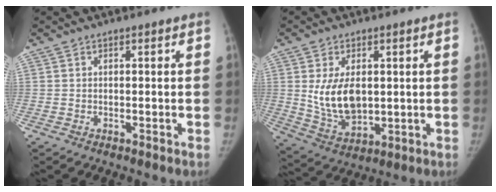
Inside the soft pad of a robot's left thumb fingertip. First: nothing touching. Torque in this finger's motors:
{"motor_torque": [1.13, 1.18, 0.93, -0.79, 0.07]}